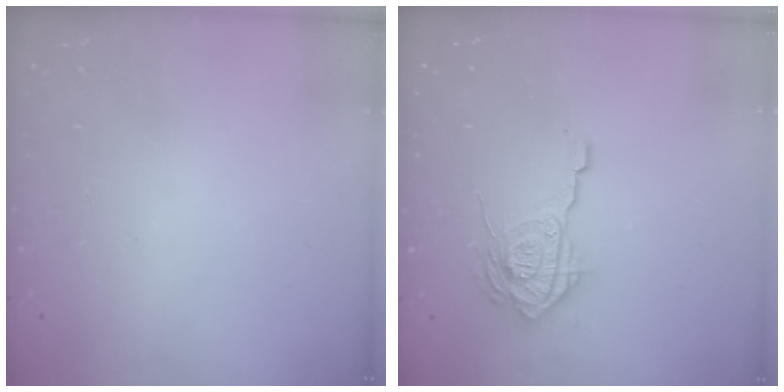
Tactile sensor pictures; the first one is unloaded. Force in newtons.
{"total": 13.5, "press": 13.5, "slide": 1.2}